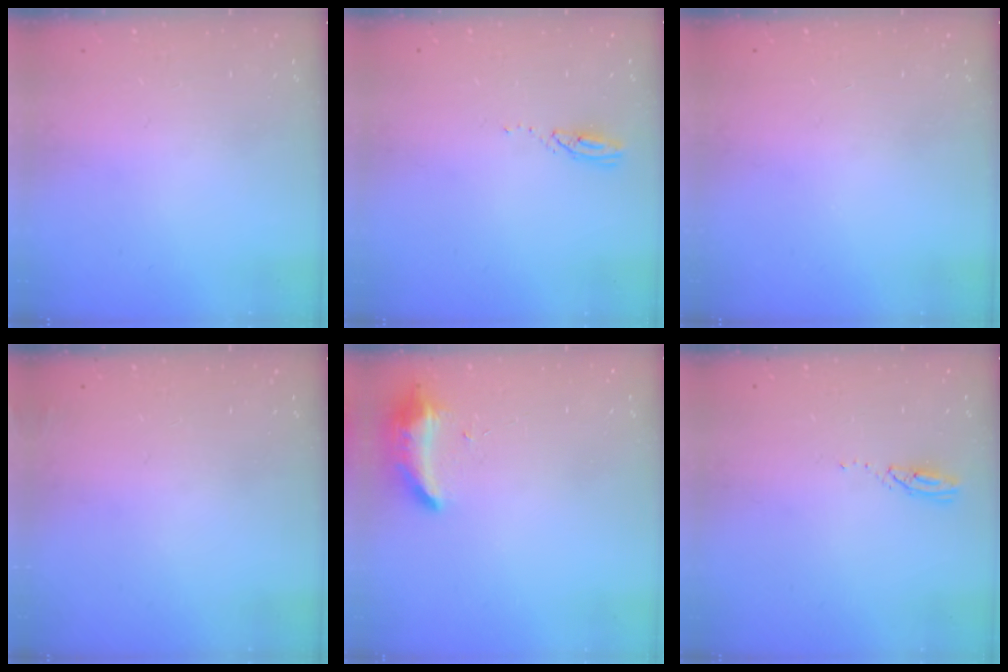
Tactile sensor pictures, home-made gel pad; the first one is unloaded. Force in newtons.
{"total": 3.0, "press": 3.0, "slide": 0.1}
{"total": 0.0}
{"total": 2.3, "press": 2.2, "slide": 0.8}
{"total": 8.4, "press": 8.4, "slide": 0.4}
{"total": 3.0, "press": 3.0, "slide": 0.1}